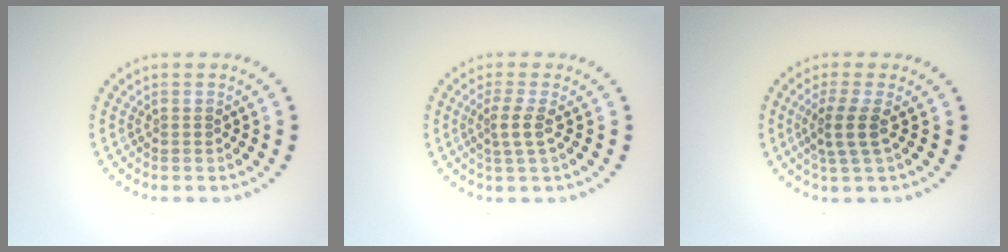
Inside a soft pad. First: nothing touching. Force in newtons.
{"total": 1.9, "press": 1.4, "slide": 1.2}
{"total": 2.5, "press": 2.0, "slide": 1.6}